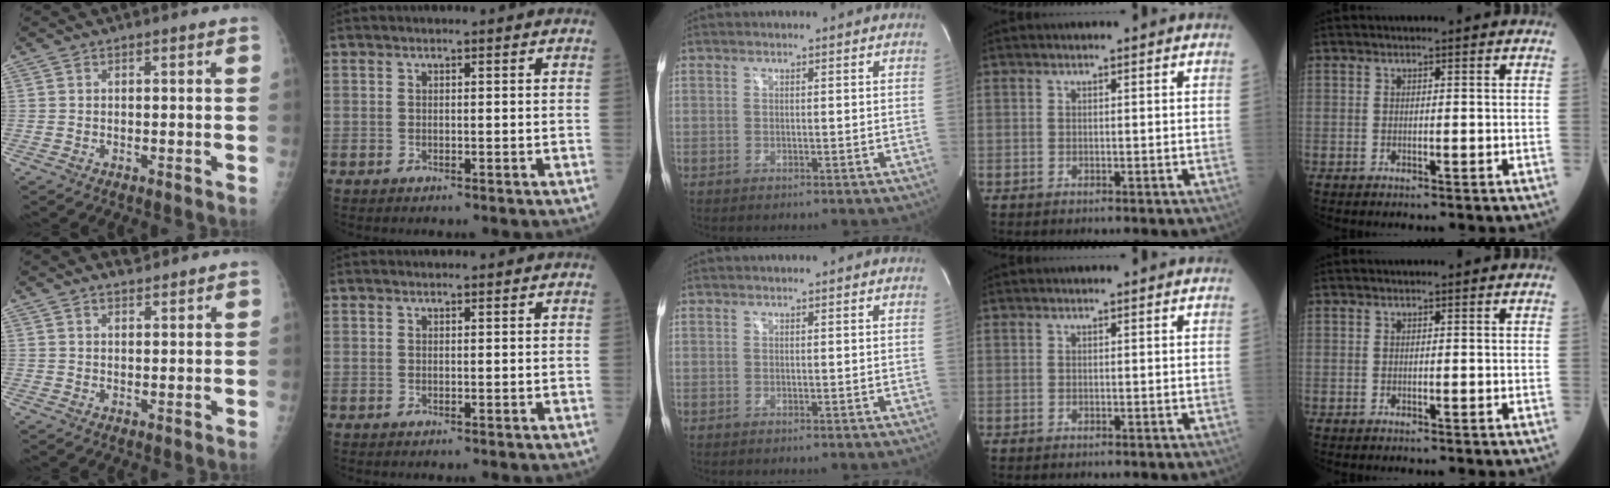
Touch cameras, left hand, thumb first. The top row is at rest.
{"thumb": {"total": 1.8, "force": [1.7, 0.6, 0.4], "torque": [0.002, -0.013, 0.026]}, "index": {"total": 0.8, "force": [0.8, 0.1, 0.1], "torque": [-0.006, 0.008, 0.013]}}